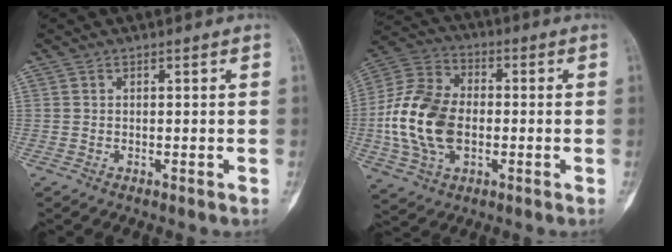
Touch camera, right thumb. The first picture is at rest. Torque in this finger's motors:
{"motor_torque": [1.75, 1.41, 0.96, -1.00, 0.34]}